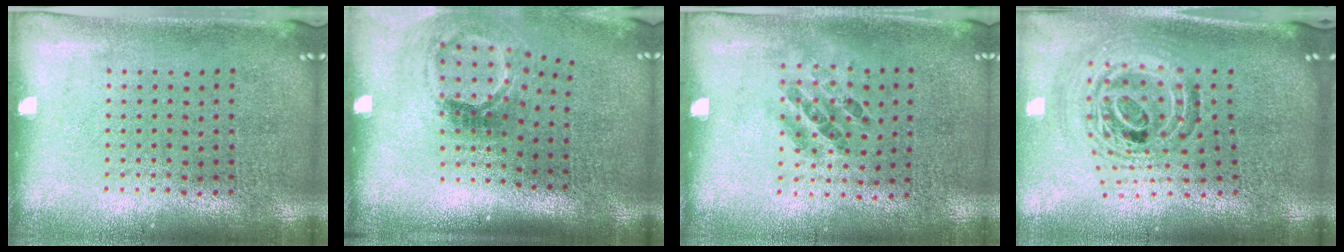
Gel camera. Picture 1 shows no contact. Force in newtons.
{"total": 1.9, "press": 1.2, "slide": 1.5}
{"total": 1.0, "press": 0.7, "slide": 0.7}
{"total": 1.5, "press": 1.2, "slide": 0.8}